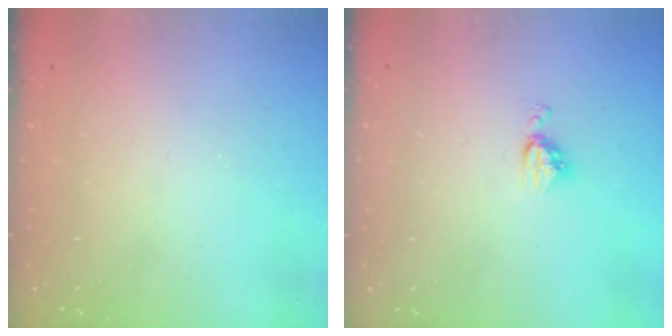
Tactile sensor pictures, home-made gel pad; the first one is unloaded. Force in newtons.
{"total": 4.6, "press": 4.6, "slide": 0.4}